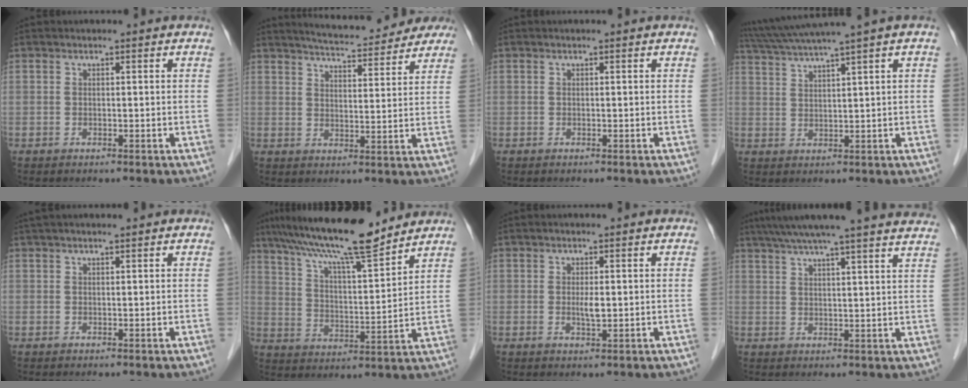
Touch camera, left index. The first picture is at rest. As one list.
[{"total": 13.9, "force": [12.8, 2.6, 4.8], "torque": [-0.060, 0.008, 0.161]}, {"total": 0.0}, {"total": 8.4, "force": [6.7, -1.8, 4.9], "torque": [-0.084, 0.024, 0.114]}, {"total": 3.6, "force": [2.9, 0.0, 2.2], "torque": [-0.032, 0.030, 0.051]}, {"total": 15.0, "force": [12.7, 1.0, 7.9], "torque": [-0.139, 0.008, 0.215]}, {"total": 1.9, "force": [0.1, 0.4, 1.8], "torque": [-0.036, -0.003, 0.004]}, {"total": 22.9, "force": [20.2, 0.0, 10.8], "torque": [-0.175, 0.006, 0.257]}]